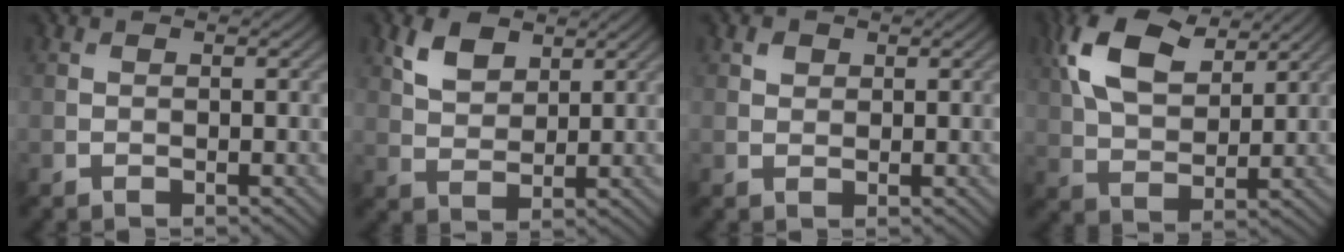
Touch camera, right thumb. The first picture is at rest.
{"total": 4.8, "force": [2.8, 2.8, 2.7], "torque": [-0.058, -0.002, 0.055]}
{"total": 1.0, "force": [0.6, 0.8, 0.3], "torque": [-0.005, 0.000, 0.008]}
{"total": 11.4, "force": [5.5, 6.1, 7.9], "torque": [-0.192, 0.019, 0.110]}